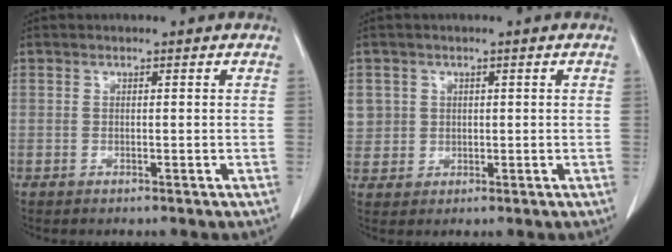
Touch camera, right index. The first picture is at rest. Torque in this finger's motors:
{"motor_torque": [0.45, 0.23, 0.16, 0.06]}